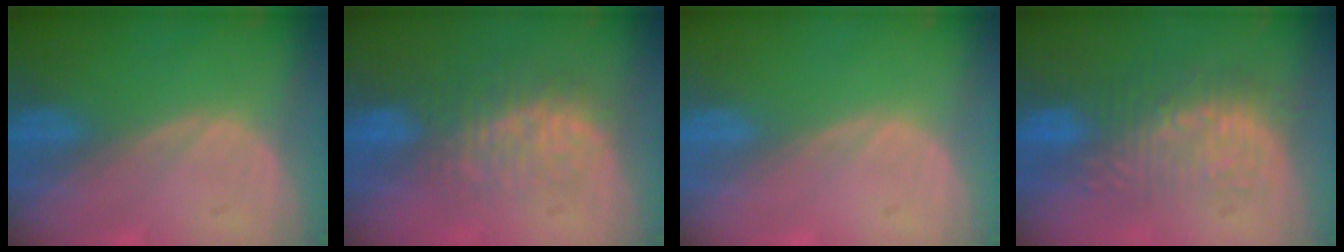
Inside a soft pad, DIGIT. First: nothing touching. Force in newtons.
{"total": 7.9, "press": 7.6, "slide": 2.3}
{"total": 0.0}
{"total": 8.9, "press": 8.7, "slide": 2.0}